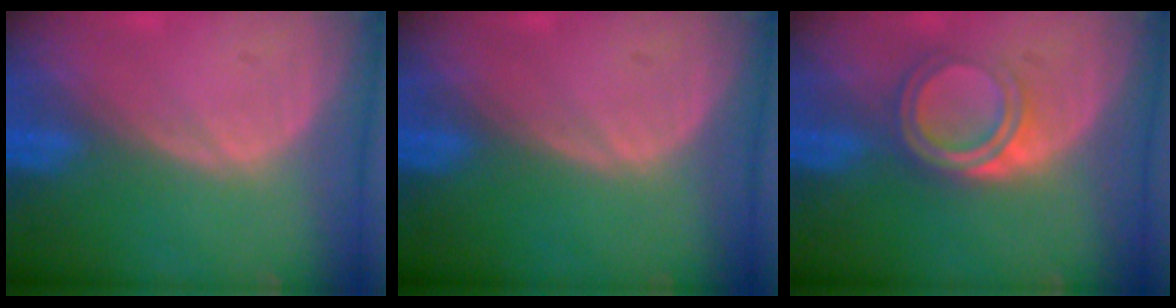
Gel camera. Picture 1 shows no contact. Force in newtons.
{"total": 0.0}
{"total": 4.7, "press": 4.6, "slide": 0.9}